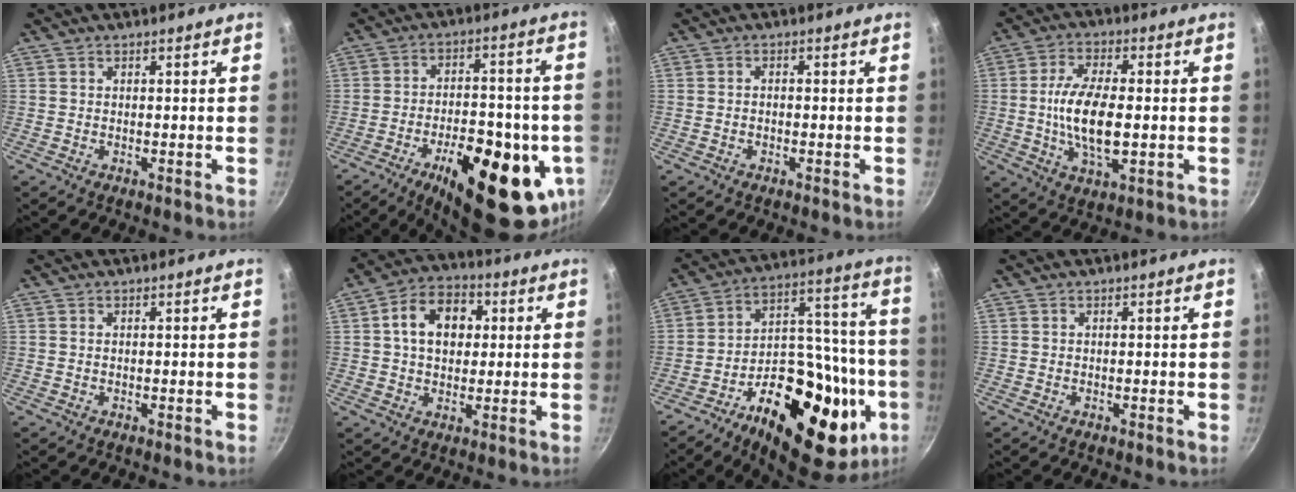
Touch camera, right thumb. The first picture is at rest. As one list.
[{"total": 22.8, "force": [-8.5, 9.6, 18.9], "torque": [-0.241, 0.021, -0.113]}, {"total": 0.9, "force": [-0.5, 0.5, 0.6], "torque": [-0.014, 0.008, -0.010]}, {"total": 12.3, "force": [-0.8, 5.4, 11.0], "torque": [-0.209, 0.002, -0.018]}, {"total": 0.0}, {"total": 11.1, "force": [2.1, 8.0, 7.3], "torque": [-0.085, 0.015, 0.023]}, {"total": 32.7, "force": [-12.8, 16.4, 25.2], "torque": [-0.321, 0.064, -0.185]}, {"total": 0.0}]